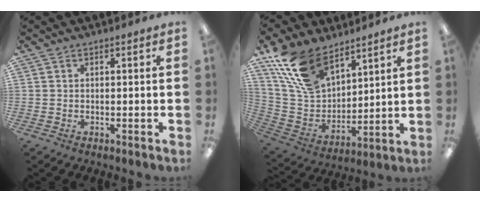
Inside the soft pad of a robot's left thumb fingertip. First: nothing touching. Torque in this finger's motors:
{"motor_torque": [2.43, 1.90, 1.76, -1.01, 0.20]}